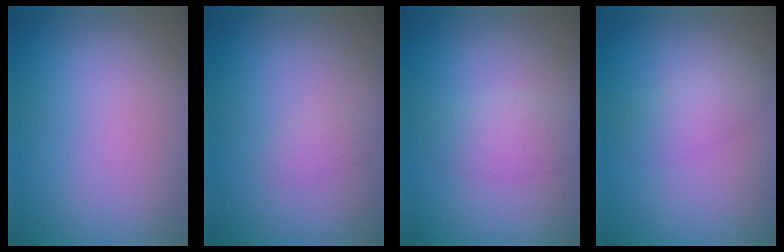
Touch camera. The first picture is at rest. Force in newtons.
{"total": 0.9, "press": 0.9, "slide": 0.1}
{"total": 2.4, "press": 2.4, "slide": 0.0}
{"total": 2.1, "press": 2.1, "slide": 0.0}